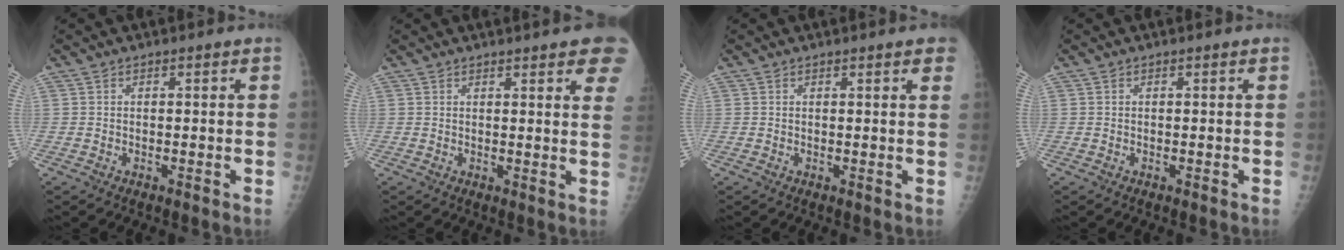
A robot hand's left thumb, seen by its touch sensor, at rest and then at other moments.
{"total": 10.4, "force": [6.7, 2.0, 7.7], "torque": [-0.073, -0.015, 0.067]}
{"total": 3.9, "force": [2.6, 0.7, 2.9], "torque": [-0.023, 0.002, 0.022]}
{"total": 0.0}